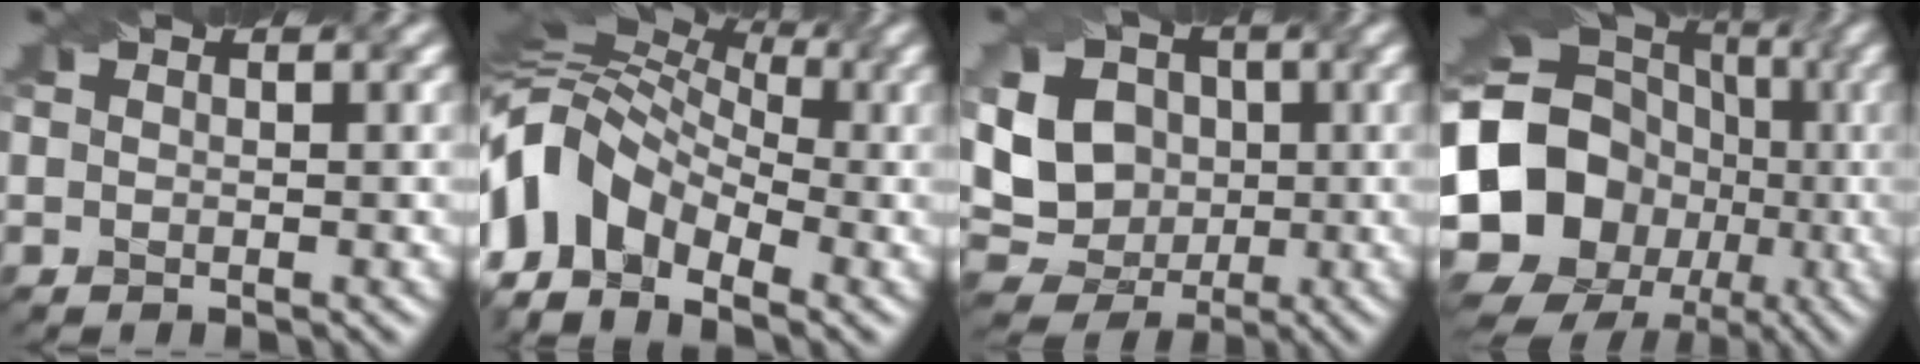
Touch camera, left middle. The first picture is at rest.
{"total": 10.8, "force": [-3.3, 7.7, 6.8], "torque": [-0.143, 0.020, -0.087]}
{"total": 11.8, "force": [1.7, 10.1, 5.9], "torque": [-0.111, 0.032, 0.009]}
{"total": 18.1, "force": [-3.9, 15.8, 7.9], "torque": [-0.147, 0.006, -0.105]}